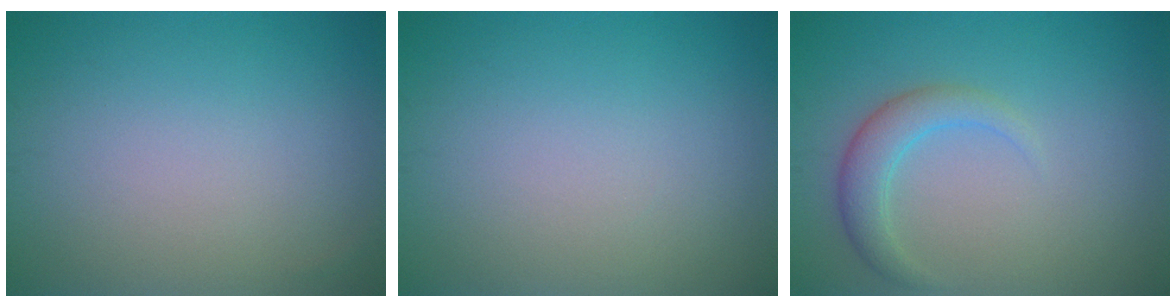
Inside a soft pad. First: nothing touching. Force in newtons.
{"total": 0.0}
{"total": 2.8, "press": 2.8, "slide": 0.2}